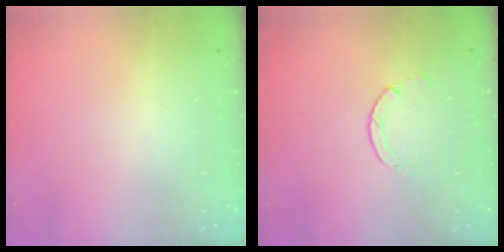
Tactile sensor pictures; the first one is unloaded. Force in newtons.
{"total": 1.7, "press": 1.6, "slide": 0.2}